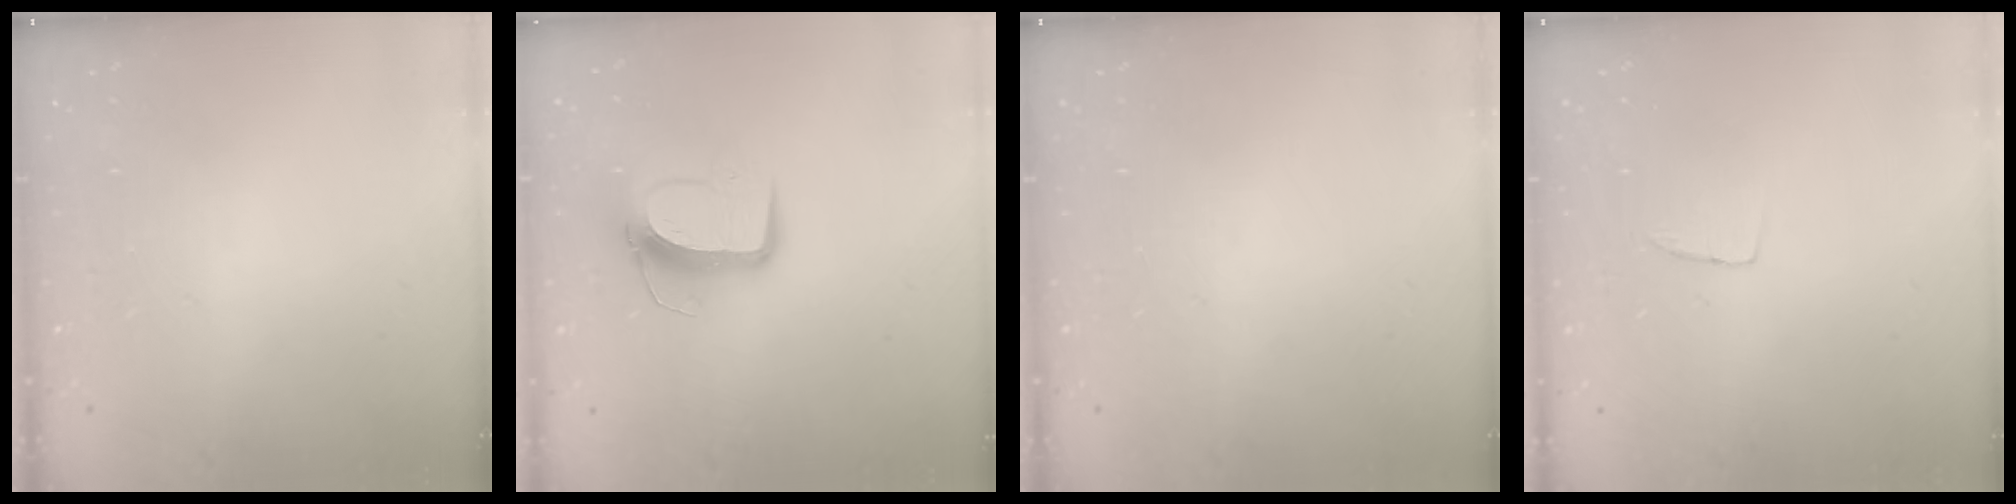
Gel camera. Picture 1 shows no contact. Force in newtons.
{"total": 9.8, "press": 9.8, "slide": 0.5}
{"total": 0.0}
{"total": 3.2, "press": 3.2, "slide": 0.2}